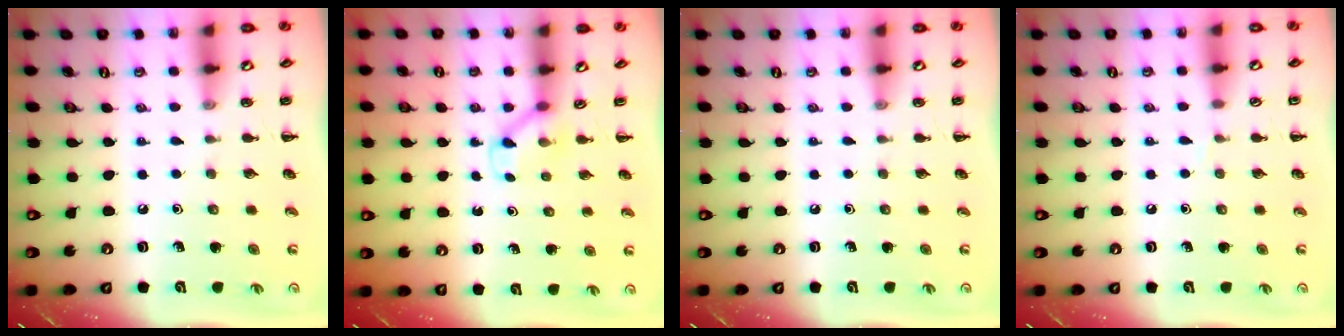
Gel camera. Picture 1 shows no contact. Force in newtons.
{"total": 2.6, "press": 2.4, "slide": 0.9}
{"total": 0.0}
{"total": 3.0, "press": 2.8, "slide": 1.0}